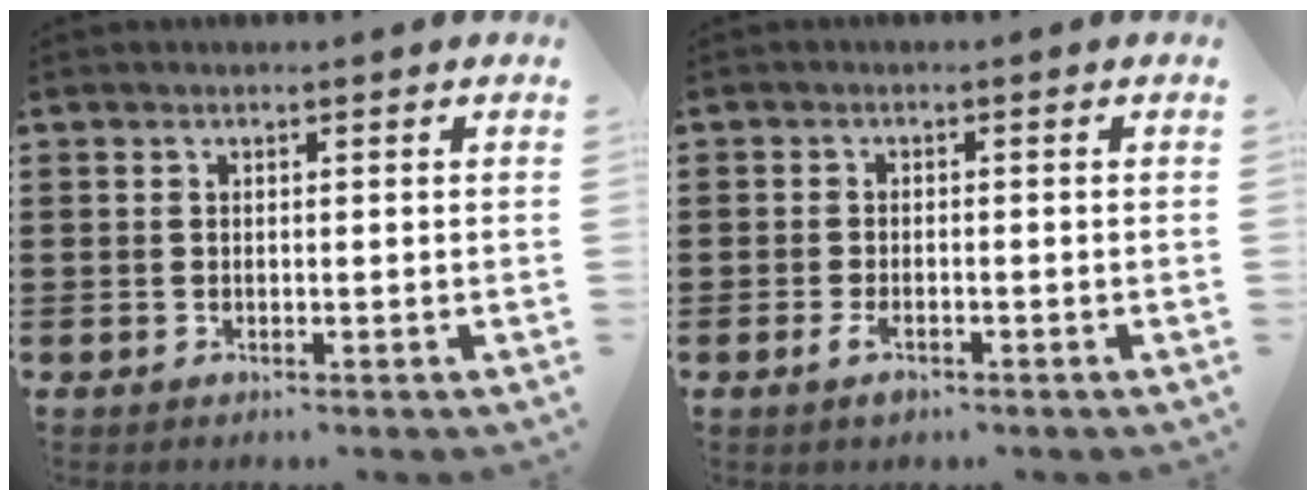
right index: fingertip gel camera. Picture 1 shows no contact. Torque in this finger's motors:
{"motor_torque": [0.21, 0.16, 0.02, 0.06]}